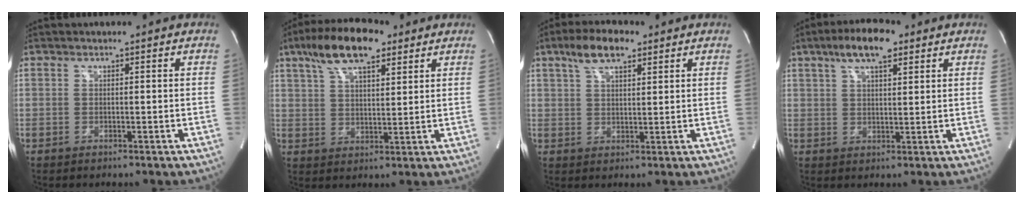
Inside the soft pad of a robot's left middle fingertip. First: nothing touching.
{"total": 11.8, "force": [7.5, 4.1, 8.1], "torque": [-0.150, 0.024, 0.133]}
{"total": 6.9, "force": [4.4, 2.6, 4.7], "torque": [-0.091, 0.018, 0.079]}
{"total": 8.1, "force": [4.9, 2.5, 5.9], "torque": [-0.109, 0.018, 0.083]}